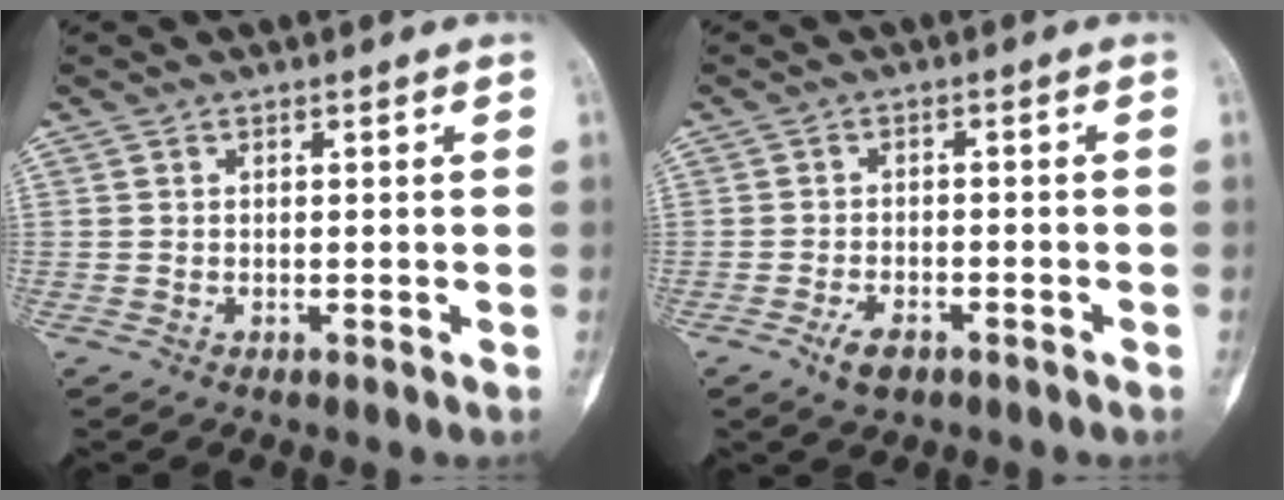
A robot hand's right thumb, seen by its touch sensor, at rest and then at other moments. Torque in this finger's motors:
{"motor_torque": [0.73, 0.40, 0.60, -0.39, 0.13]}